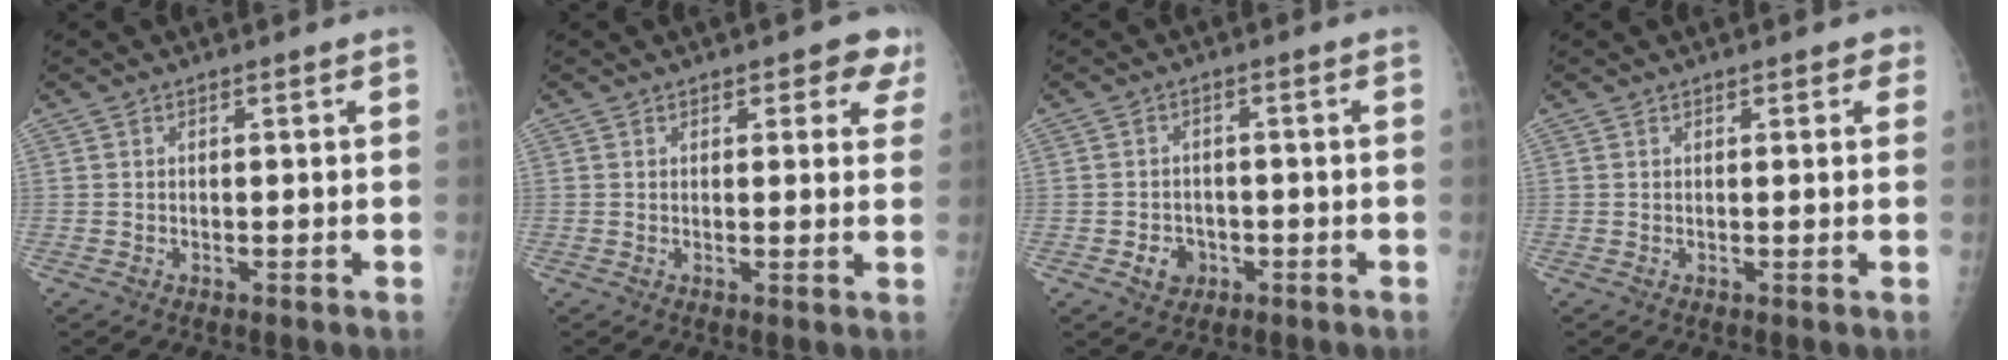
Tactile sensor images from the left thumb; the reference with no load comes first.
{"total": 5.1, "force": [3.2, 2.9, 2.8], "torque": [0.013, -0.009, 0.030]}
{"total": 3.7, "force": [-1.4, 3.1, 1.4], "torque": [-0.008, 0.007, -0.019]}
{"total": 1.9, "force": [1.2, 1.1, 1.0], "torque": [0.008, -0.002, 0.009]}